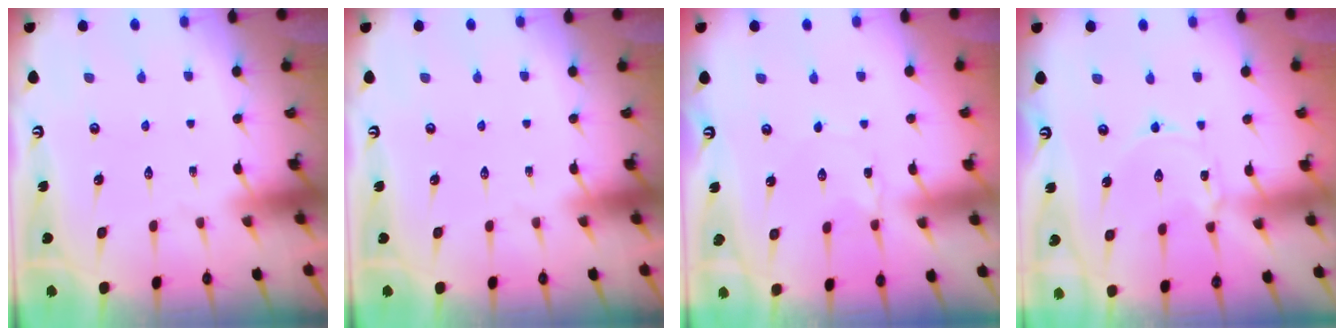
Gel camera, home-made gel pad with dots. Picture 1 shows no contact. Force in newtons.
{"total": 0.0}
{"total": 2.5, "press": 2.5, "slide": 0.3}
{"total": 1.5, "press": 1.5, "slide": 0.3}